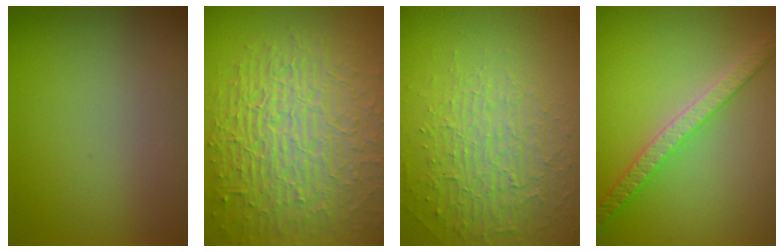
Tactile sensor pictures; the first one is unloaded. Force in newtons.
{"total": 10.4, "press": 6.7, "slide": 8.0}
{"total": 5.1, "press": 3.4, "slide": 3.7}
{"total": 3.3, "press": 3.3, "slide": 0.1}